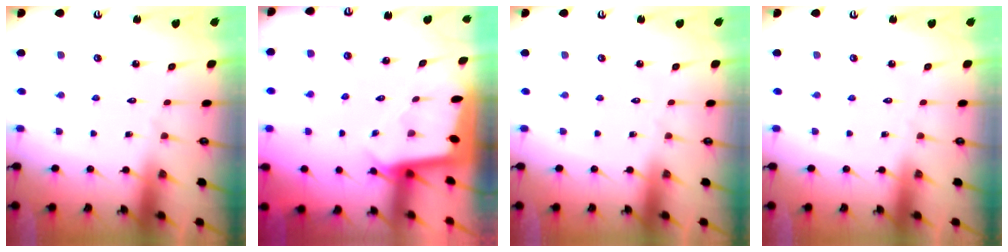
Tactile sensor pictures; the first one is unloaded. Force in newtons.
{"total": 1.9, "press": 1.9, "slide": 0.1}
{"total": 0.0}
{"total": 0.0}